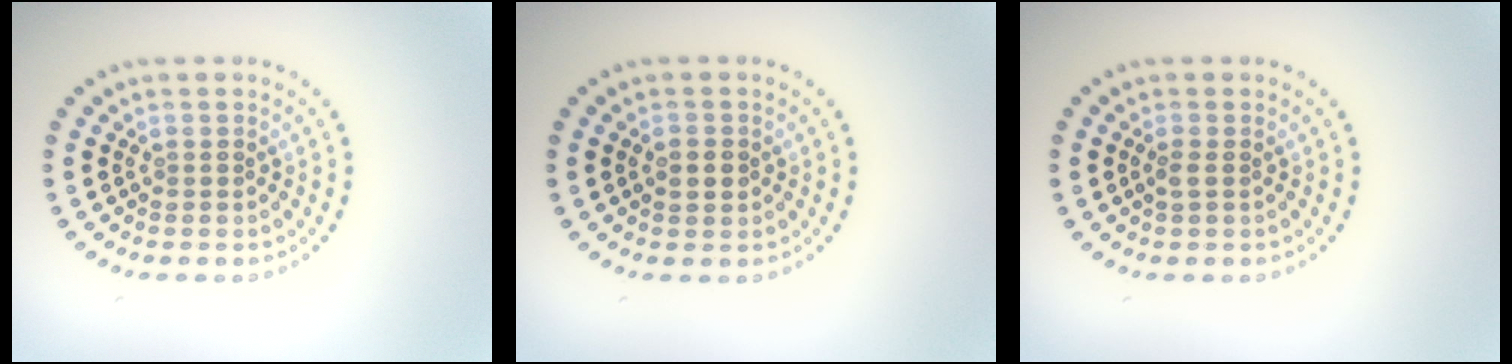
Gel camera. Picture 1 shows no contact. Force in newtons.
{"total": 1.2, "press": 1.2, "slide": 0.1}
{"total": 0.8, "press": 0.6, "slide": 0.5}